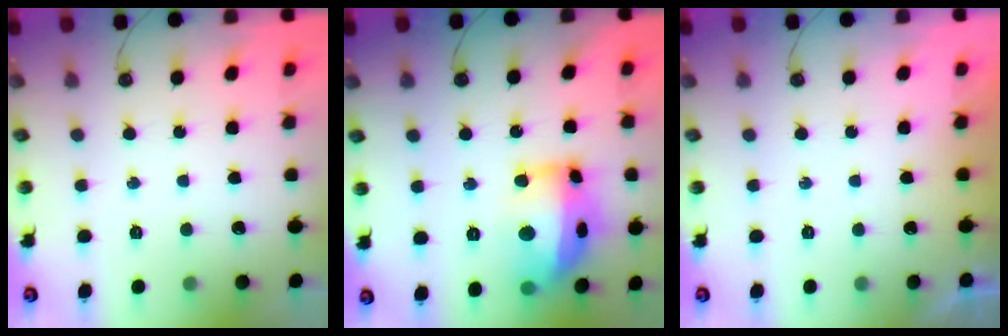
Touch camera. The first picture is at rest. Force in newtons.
{"total": 17.6, "press": 17.6, "slide": 1.3}
{"total": 0.0}